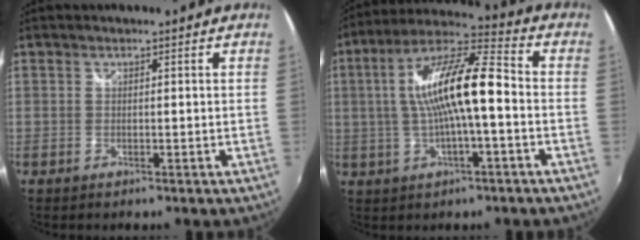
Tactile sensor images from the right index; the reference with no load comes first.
{"total": 14.5, "force": [-0.6, 3.0, 14.2], "torque": [-0.260, 0.021, -0.010]}